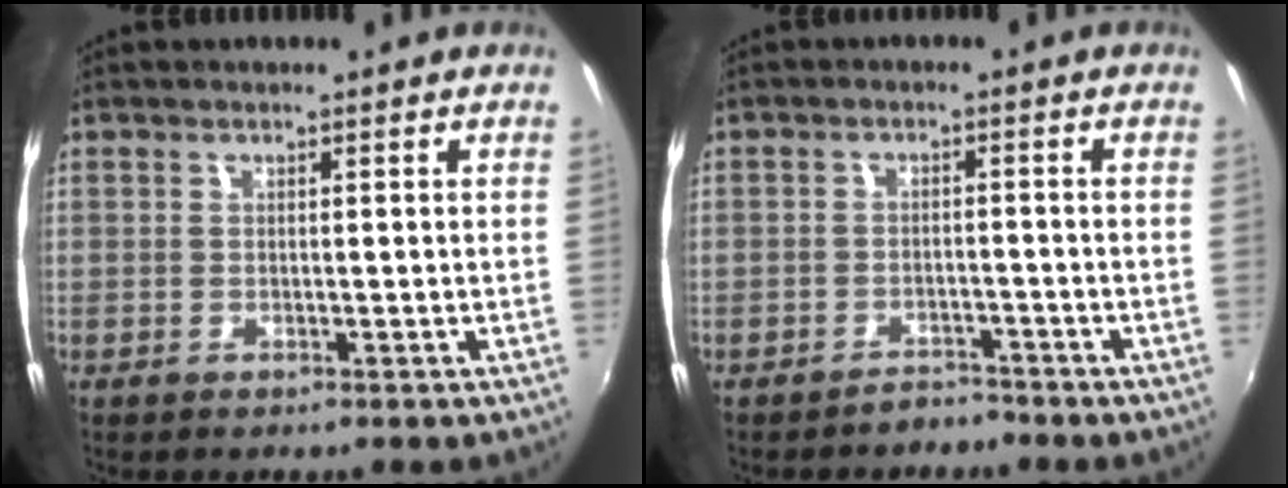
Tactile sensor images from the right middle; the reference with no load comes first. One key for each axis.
{"total": 2.8, "fx": -2.5, "fy": 1.1, "fz": -0.1, "tx": -0.003, "ty": 0.011, "tz": -0.038}